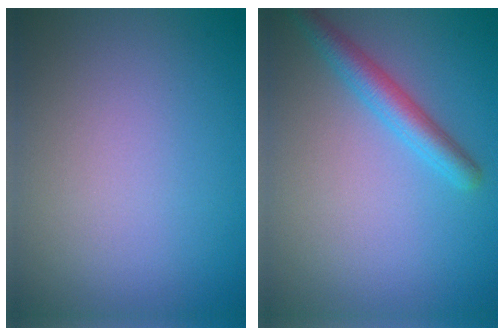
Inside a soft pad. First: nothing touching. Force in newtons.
{"total": 2.9, "press": 2.9, "slide": 0.1}